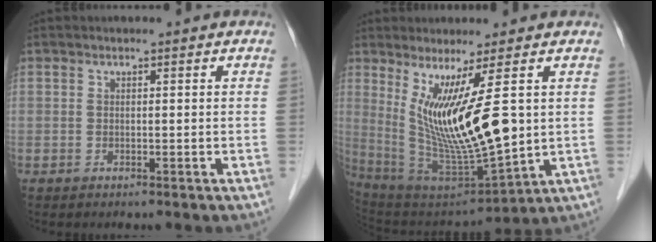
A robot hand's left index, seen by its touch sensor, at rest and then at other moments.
{"total": 13.9, "force": [2.7, 1.1, 13.6], "torque": [-0.256, -0.034, 0.064]}